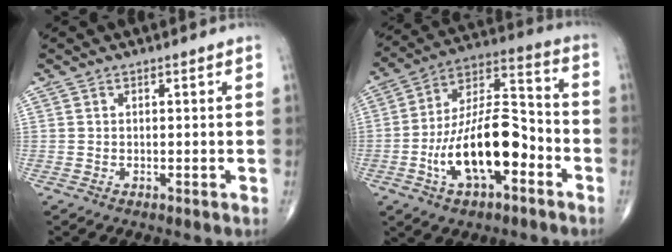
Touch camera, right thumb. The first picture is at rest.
{"total": 18.6, "force": [-5.9, 8.6, 15.5], "torque": [-0.258, 0.047, -0.102]}